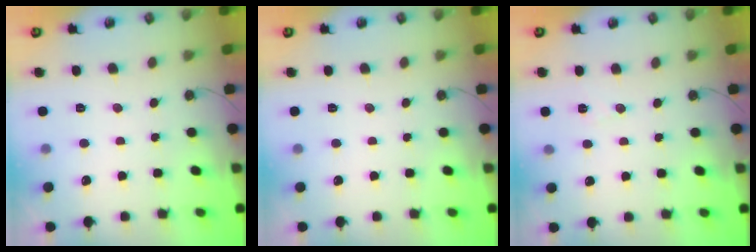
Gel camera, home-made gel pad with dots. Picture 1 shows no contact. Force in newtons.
{"total": 0.0}
{"total": 6.1, "press": 4.2, "slide": 4.5}